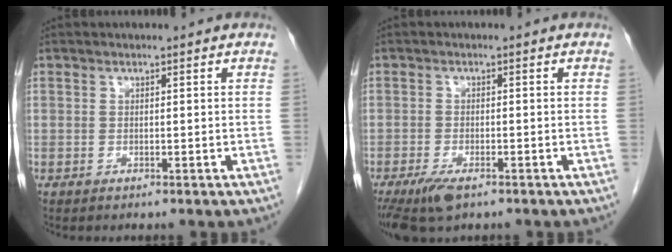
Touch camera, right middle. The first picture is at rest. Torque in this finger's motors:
{"motor_torque": [0.87, -0.49, 0.38, 0.10]}